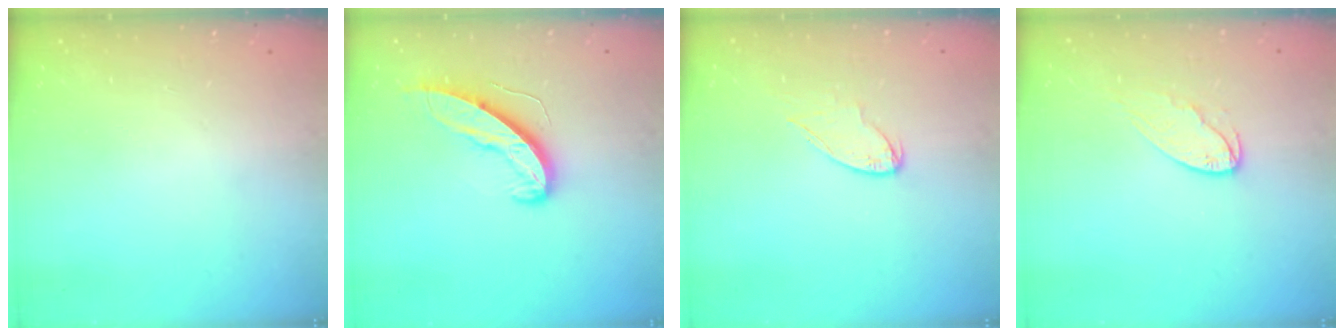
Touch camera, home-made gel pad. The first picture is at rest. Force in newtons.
{"total": 10.0, "press": 10.0, "slide": 0.7}
{"total": 6.5, "press": 6.5, "slide": 0.3}
{"total": 6.9, "press": 6.9, "slide": 0.2}